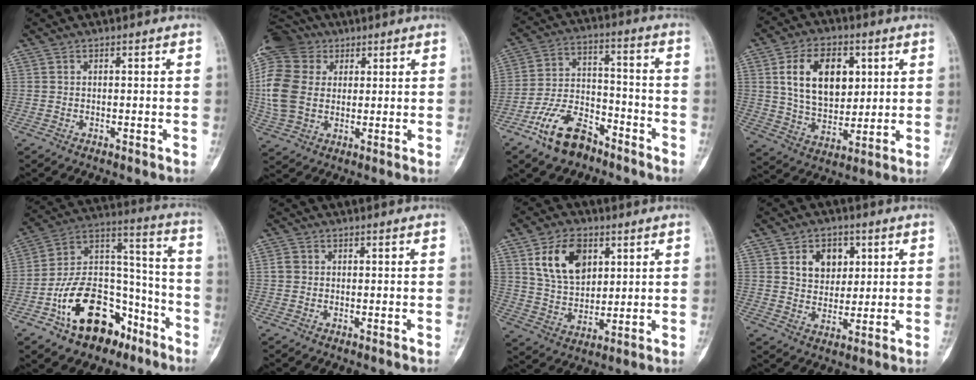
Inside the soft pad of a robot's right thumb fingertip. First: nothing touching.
{"total": 15.5, "force": [3.5, 12.2, 8.8], "torque": [-0.189, 0.007, 0.063]}
{"total": 12.7, "force": [-8.4, 6.7, 6.7], "torque": [-0.111, 0.068, -0.156]}
{"total": 15.5, "force": [4.3, 10.0, 11.0], "torque": [-0.152, -0.014, 0.083]}
{"total": 21.8, "force": [-11.4, 13.6, 12.7], "torque": [-0.171, 0.103, -0.185]}
{"total": 1.8, "force": [0.1, 1.6, 0.8], "torque": [-0.008, 0.004, 0.002]}
{"total": 12.9, "force": [5.2, 8.6, 8.1], "torque": [-0.114, -0.020, 0.104]}
{"total": 8.2, "force": [3.0, 6.3, 4.5], "torque": [-0.029, -0.011, 0.051]}